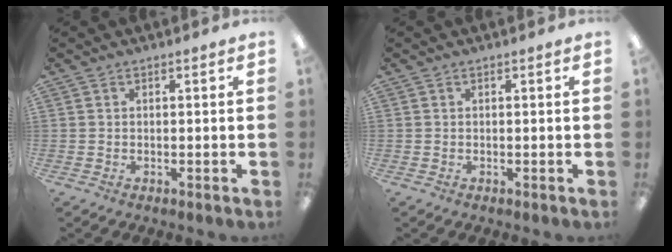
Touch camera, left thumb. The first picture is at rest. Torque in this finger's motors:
{"motor_torque": [-0.04, 0.04, 0.11, -0.11, 0.00]}